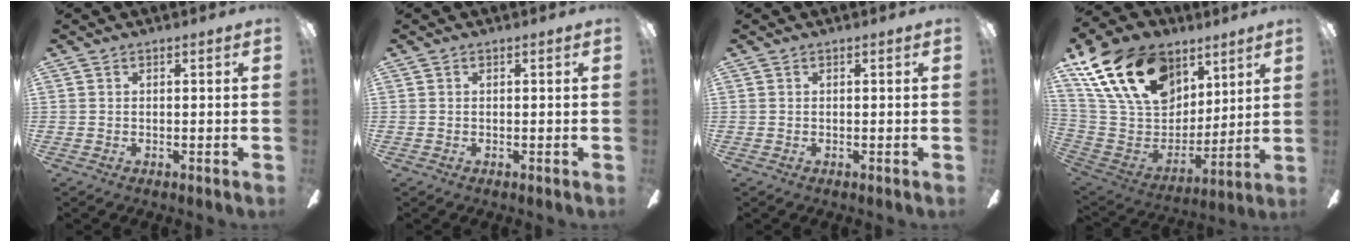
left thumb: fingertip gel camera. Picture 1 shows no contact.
{"total": 0.0}
{"total": 0.0}
{"total": 24.2, "force": [12.7, 15.9, 13.0], "torque": [-0.251, -0.043, 0.237]}